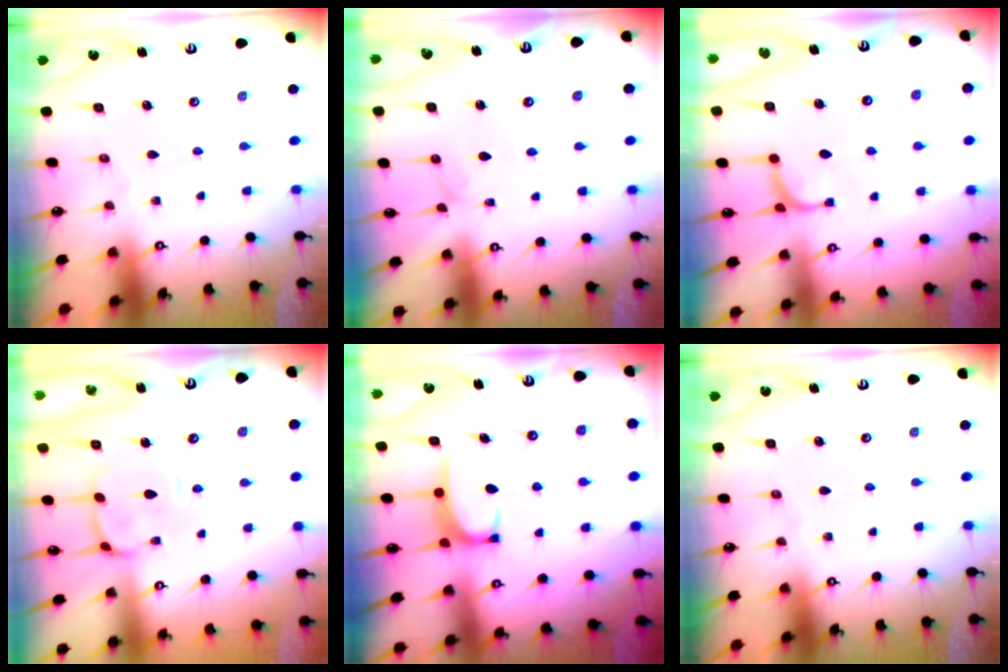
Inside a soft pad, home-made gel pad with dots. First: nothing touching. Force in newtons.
{"total": 1.8, "press": 1.8, "slide": 0.1}
{"total": 2.1, "press": 2.0, "slide": 0.6}
{"total": 3.1, "press": 3.0, "slide": 1.1}
{"total": 2.7, "press": 2.7, "slide": 0.4}
{"total": 0.0}